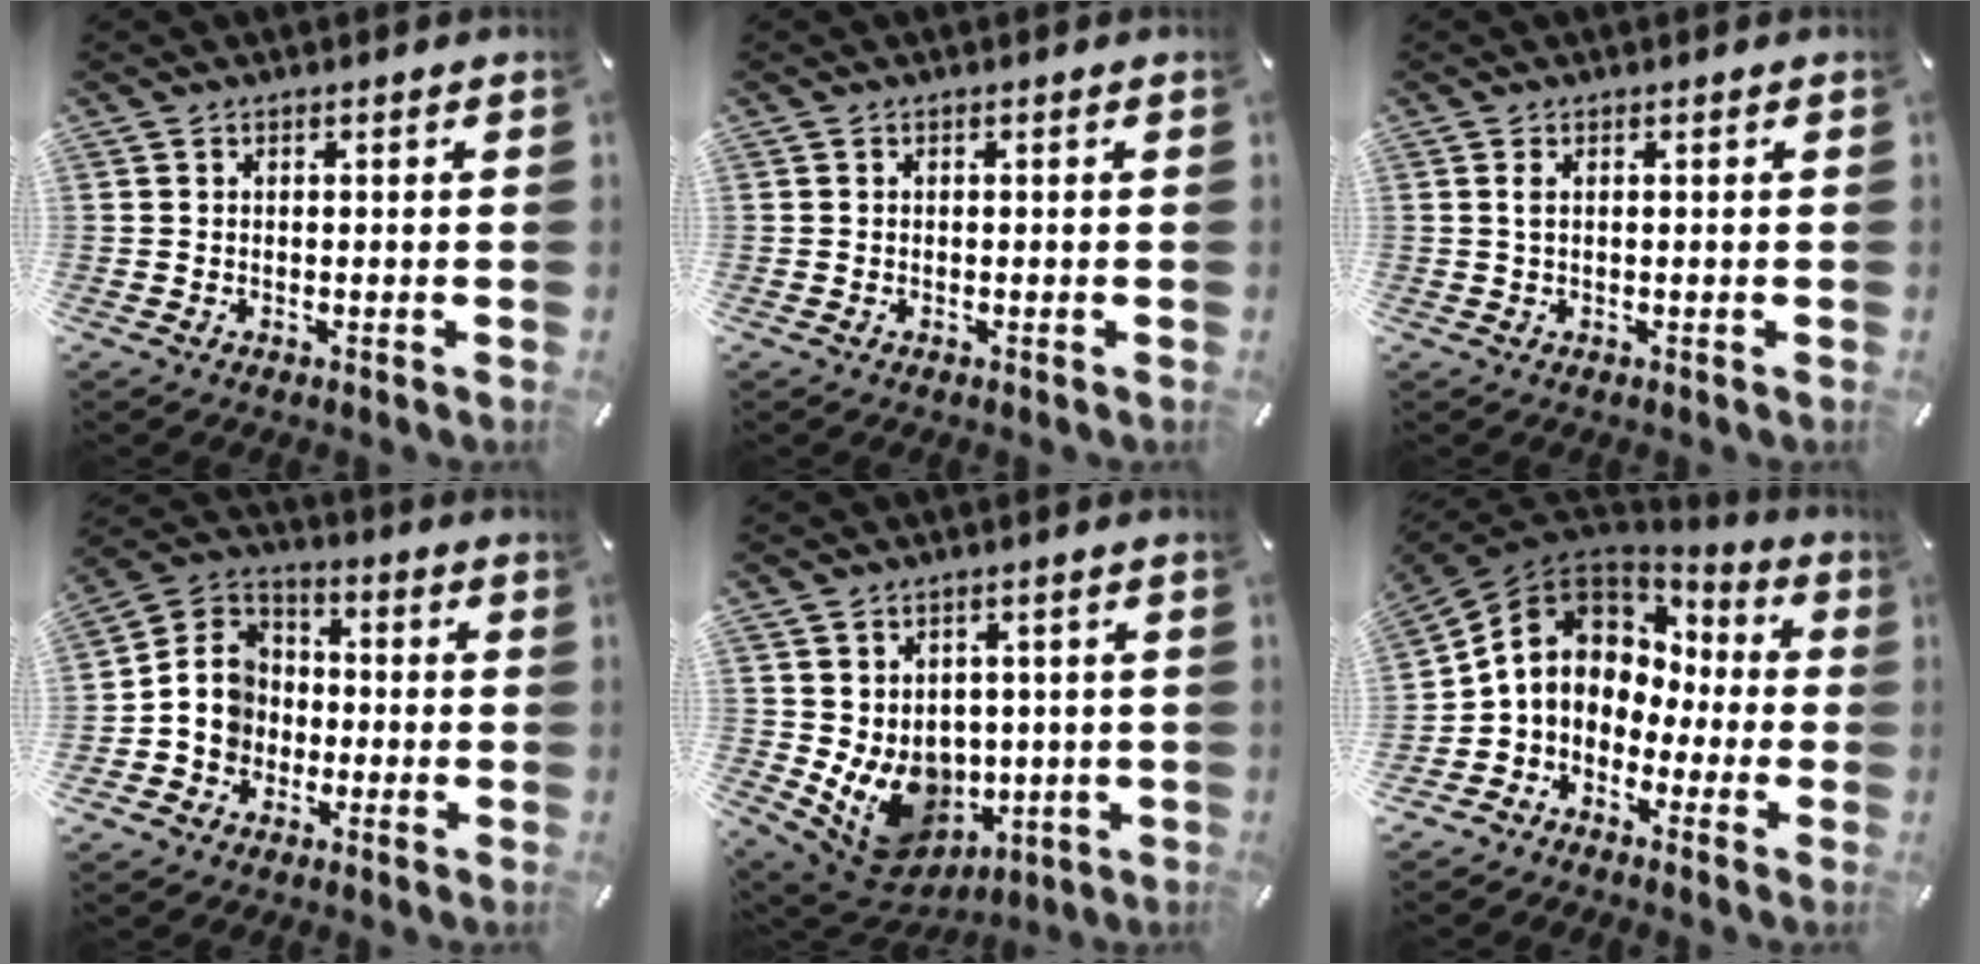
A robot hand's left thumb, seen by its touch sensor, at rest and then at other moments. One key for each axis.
{"total": 0.0}
{"total": 1.1, "fx": 0.2, "fy": 0.2, "fz": 1.1, "tx": -0.022, "ty": 0.001, "tz": 0.003}
{"total": 9.4, "fx": -2.7, "fy": 8.7, "fz": 2.6, "tx": -0.082, "ty": 0.026, "tz": -0.051}
{"total": 10.3, "fx": -0.3, "fy": 9.4, "fz": 4.3, "tx": -0.092, "ty": -0.026, "tz": 0.006}
{"total": 10.1, "fx": 0.5, "fy": 9.0, "fz": 4.6, "tx": -0.119, "ty": -0.002, "tz": 0.009}